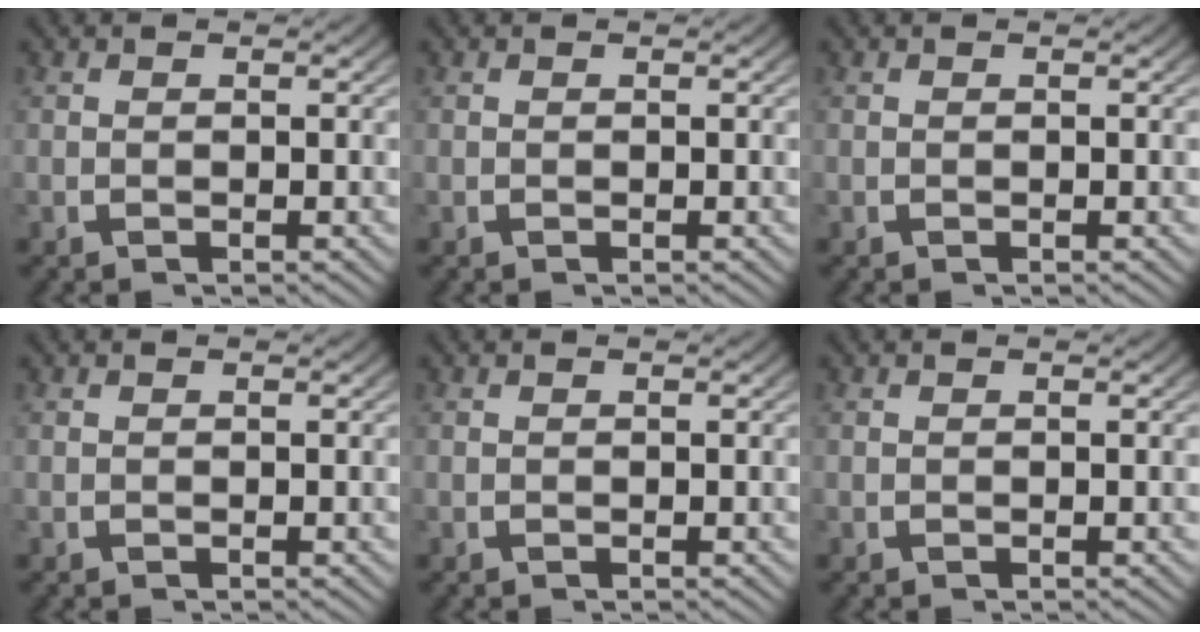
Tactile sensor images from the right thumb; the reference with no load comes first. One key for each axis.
{"total": 0.0}
{"total": 0.0}
{"total": 0.0}
{"total": 0.0}
{"total": 0.0}